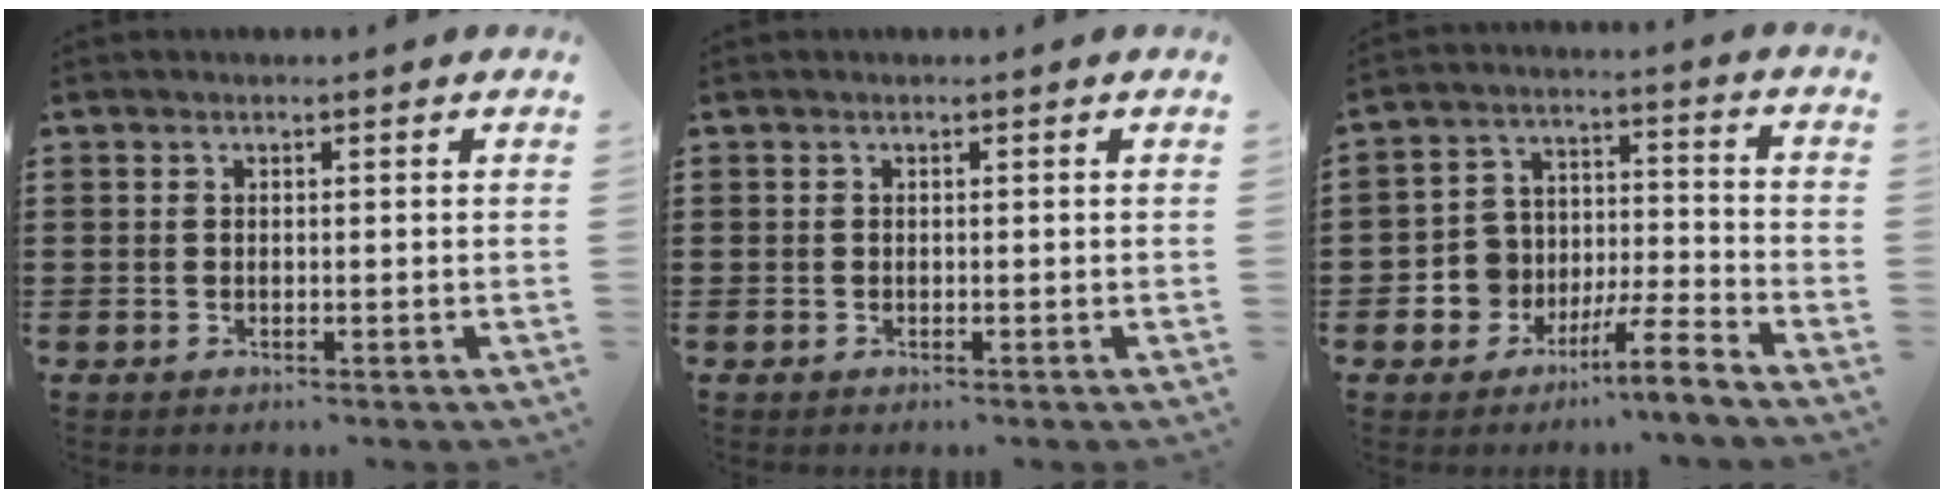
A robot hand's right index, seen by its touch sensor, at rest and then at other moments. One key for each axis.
{"total": 0.0}
{"total": 5.1, "fx": -4.7, "fy": 1.5, "fz": 0.9, "tx": -0.023, "ty": 0.000, "tz": -0.096}